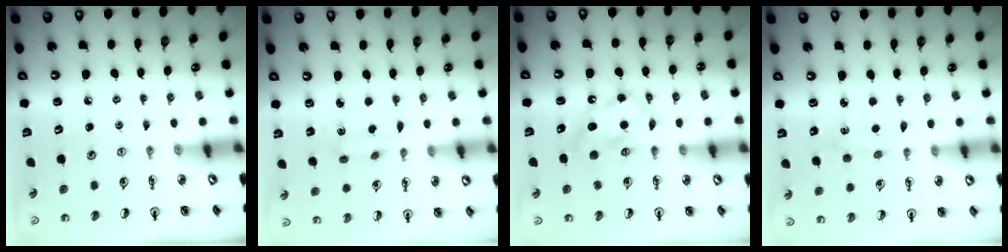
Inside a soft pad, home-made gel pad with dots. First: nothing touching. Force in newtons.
{"total": 2.7, "press": 2.6, "slide": 0.6}
{"total": 6.5, "press": 6.5, "slide": 0.2}
{"total": 2.3, "press": 2.3, "slide": 0.3}